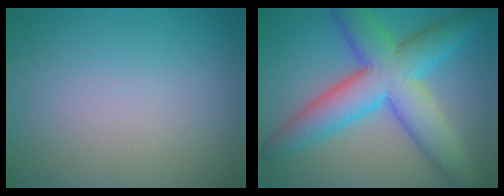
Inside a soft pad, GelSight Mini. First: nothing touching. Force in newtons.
{"total": 9.6, "press": 9.6, "slide": 0.4}